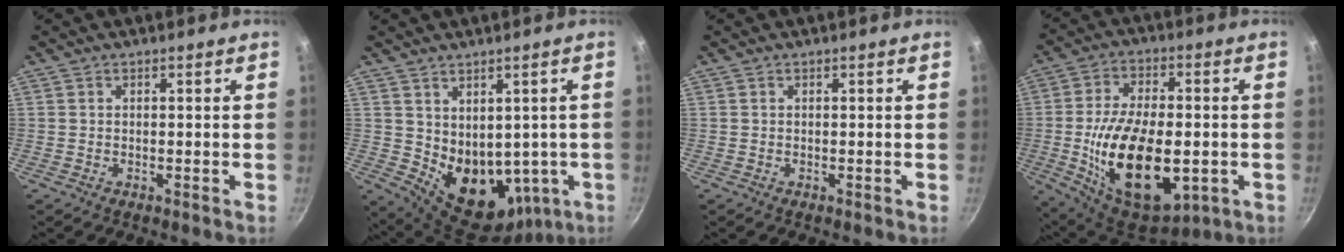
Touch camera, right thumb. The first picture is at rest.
{"total": 13.5, "force": [1.0, 9.9, 9.1], "torque": [-0.109, -0.023, 0.053]}
{"total": 0.0}
{"total": 23.1, "force": [-3.8, 12.5, 19.1], "torque": [-0.319, 0.005, -0.051]}